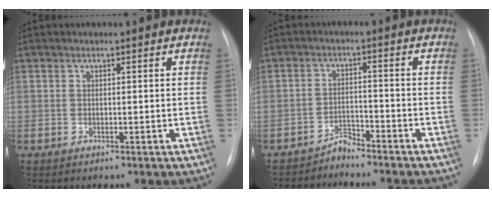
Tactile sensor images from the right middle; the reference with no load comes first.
{"total": 3.0, "force": [-3.0, 0.3, 0.0], "torque": [0.004, -0.005, -0.050]}